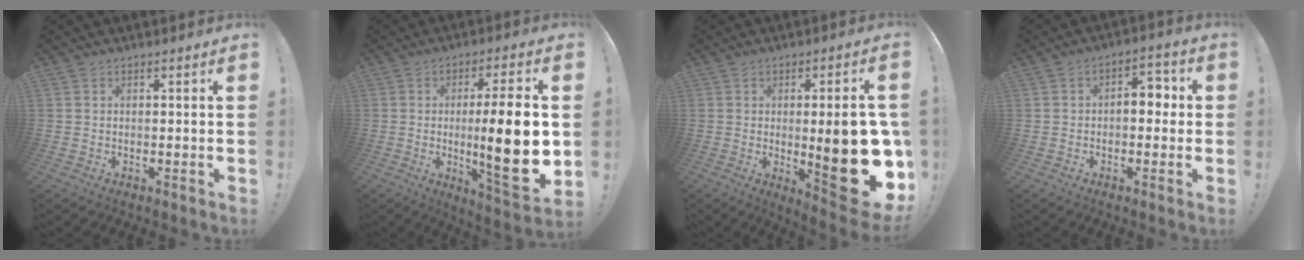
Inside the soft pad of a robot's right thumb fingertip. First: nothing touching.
{"total": 18.8, "force": [-0.9, 2.9, 18.5], "torque": [-0.297, -0.014, -0.016]}
{"total": 22.5, "force": [-2.5, 6.6, 21.3], "torque": [-0.282, -0.011, -0.026]}
{"total": 6.7, "force": [0.2, 4.2, 5.3], "torque": [-0.072, 0.006, -0.002]}